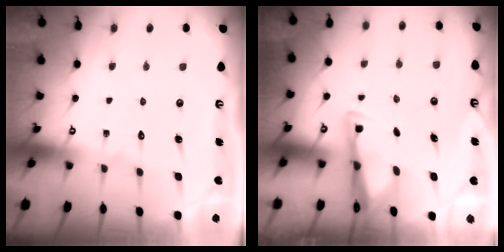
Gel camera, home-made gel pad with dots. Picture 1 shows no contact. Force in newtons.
{"total": 3.4, "press": 3.3, "slide": 0.9}